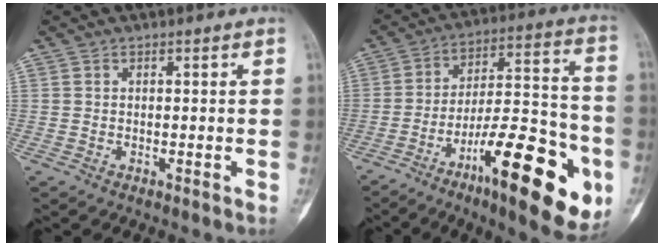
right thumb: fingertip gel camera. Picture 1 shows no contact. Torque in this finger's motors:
{"motor_torque": [0.44, 0.65, 1.74, -1.01, 0.23]}